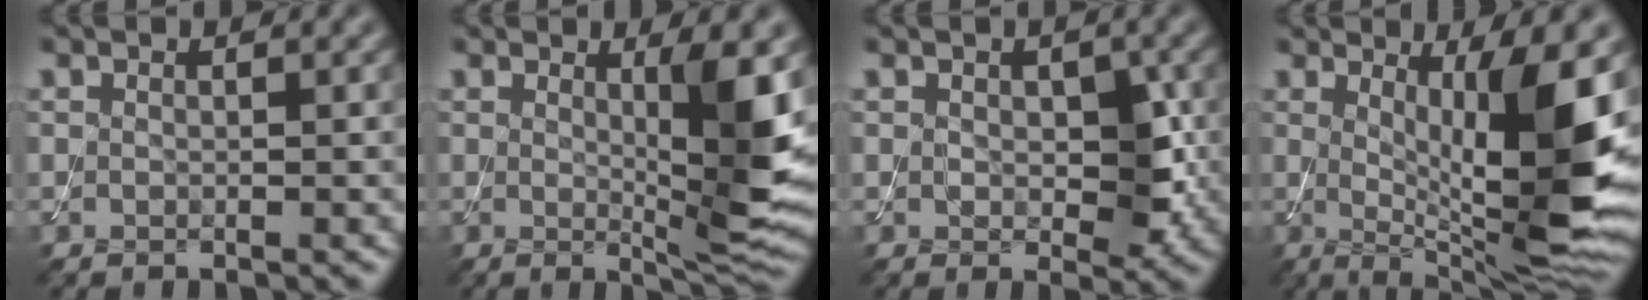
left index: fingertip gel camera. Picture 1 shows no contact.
{"total": 6.5, "force": [1.0, 1.2, 6.3], "torque": [-0.088, -0.016, 0.020]}
{"total": 3.8, "force": [0.1, 2.3, 3.0], "torque": [-0.050, -0.005, 0.006]}
{"total": 11.9, "force": [1.0, 3.1, 11.4], "torque": [-0.165, -0.021, 0.024]}